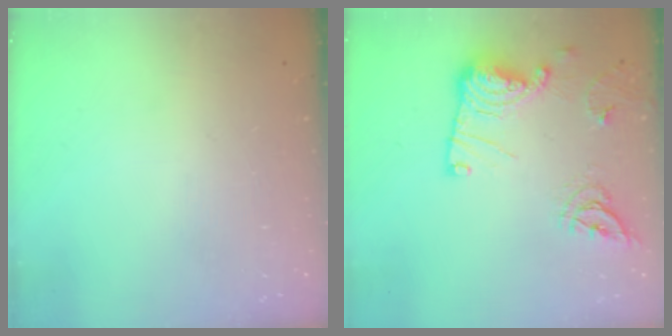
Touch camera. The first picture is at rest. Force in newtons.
{"total": 17.4, "press": 17.4, "slide": 1.1}